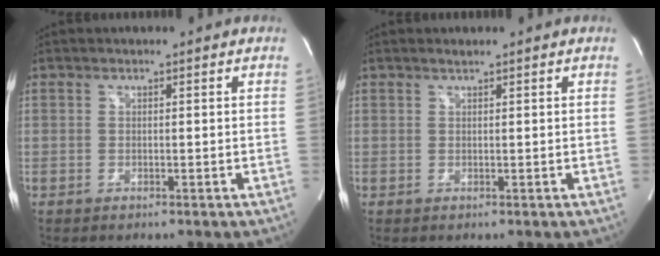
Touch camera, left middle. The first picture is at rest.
{"total": 0.5, "force": [0.5, 0.0, 0.2], "torque": [-0.008, 0.002, 0.011]}